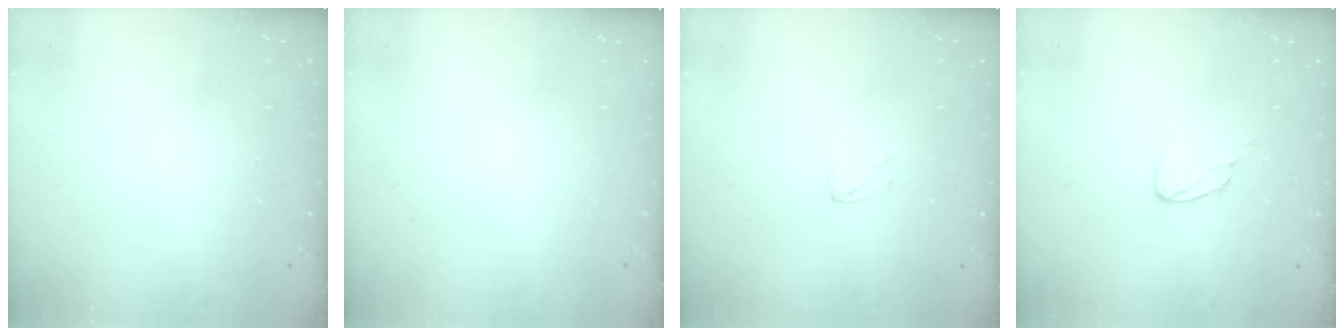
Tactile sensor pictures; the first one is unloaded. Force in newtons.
{"total": 0.0}
{"total": 2.9, "press": 2.9, "slide": 0.2}
{"total": 5.2, "press": 5.1, "slide": 0.5}